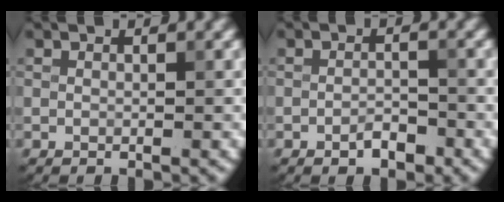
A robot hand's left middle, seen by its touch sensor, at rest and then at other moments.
{"total": 1.8, "force": [-1.1, 0.7, 1.2], "torque": [-0.020, 0.002, -0.022]}